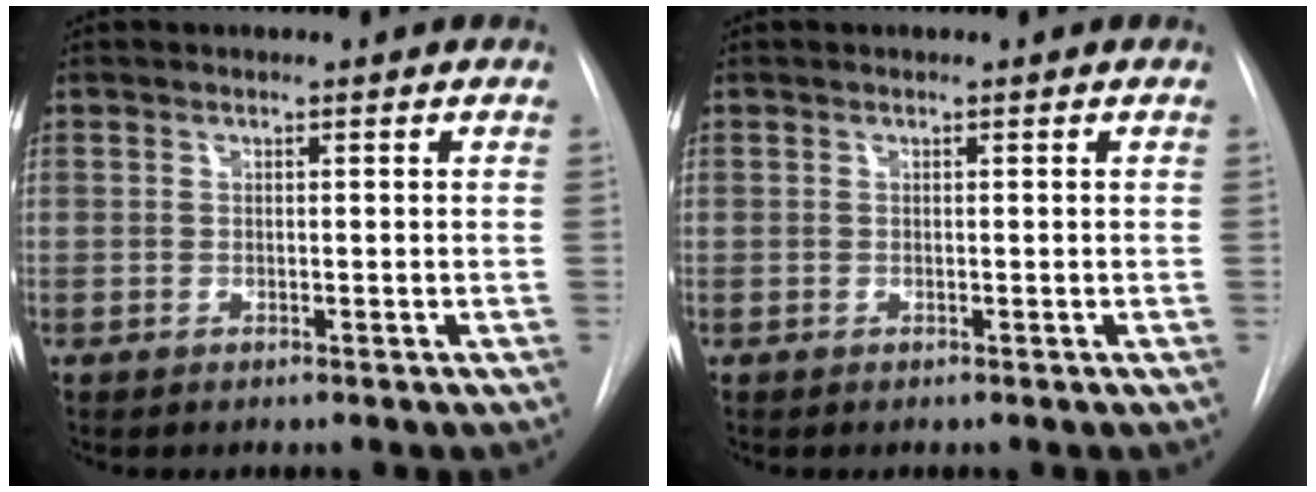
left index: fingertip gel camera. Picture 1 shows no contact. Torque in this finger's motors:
{"motor_torque": [-0.18, 0.22, 0.02, 0.00]}